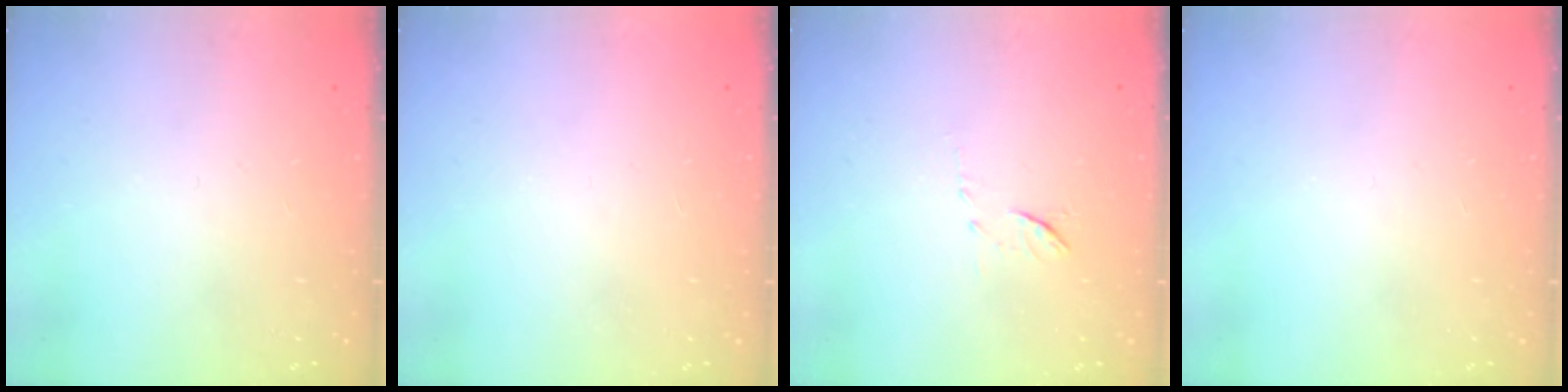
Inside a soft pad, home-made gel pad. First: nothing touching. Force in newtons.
{"total": 1.5, "press": 1.5, "slide": 0.1}
{"total": 6.3, "press": 6.3, "slide": 0.7}
{"total": 0.0}